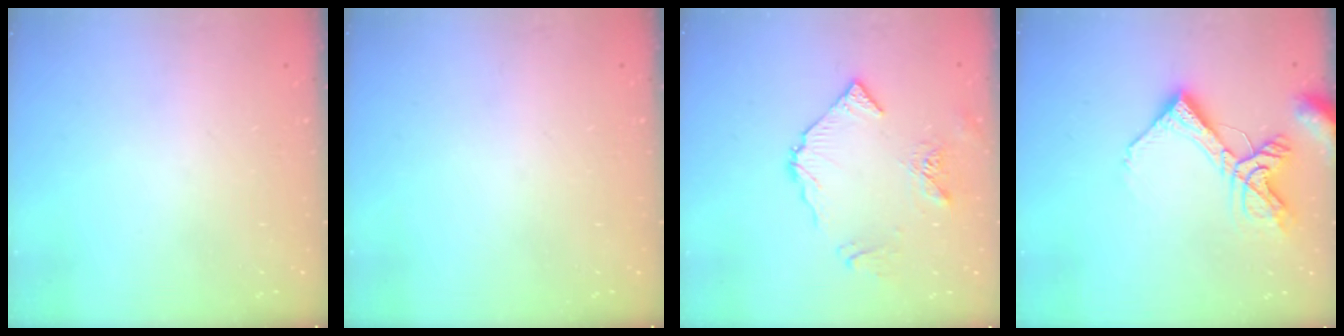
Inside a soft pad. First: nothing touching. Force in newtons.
{"total": 0.0}
{"total": 9.6, "press": 9.6, "slide": 0.6}
{"total": 13.1, "press": 13.0, "slide": 1.7}